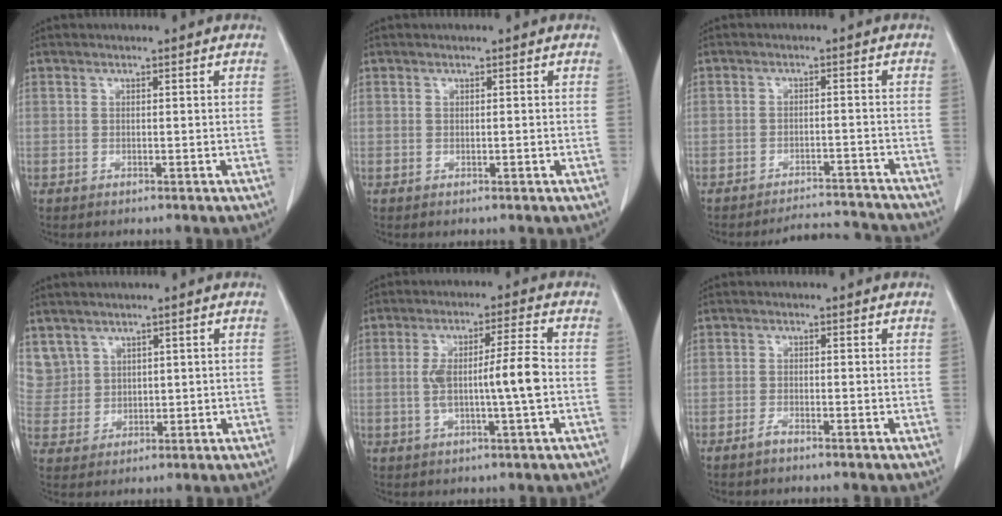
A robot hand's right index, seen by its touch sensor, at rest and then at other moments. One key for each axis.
{"total": 0.0}
{"total": 6.2, "fx": -6.1, "fy": 0.6, "fz": -1.1, "tx": 0.021, "ty": 0.016, "tz": -0.086}
{"total": 6.1, "fx": 3.5, "fy": 5.0, "fz": 0.2, "tx": -0.006, "ty": 0.011, "tz": 0.083}
{"total": 8.6, "fx": -0.9, "fy": 0.2, "fz": 8.6, "tx": -0.156, "ty": 0.011, "tz": -0.015}
{"total": 1.1, "fx": -1.0, "fy": 0.1, "fz": 0.4, "tx": -0.007, "ty": 0.001, "tz": -0.022}